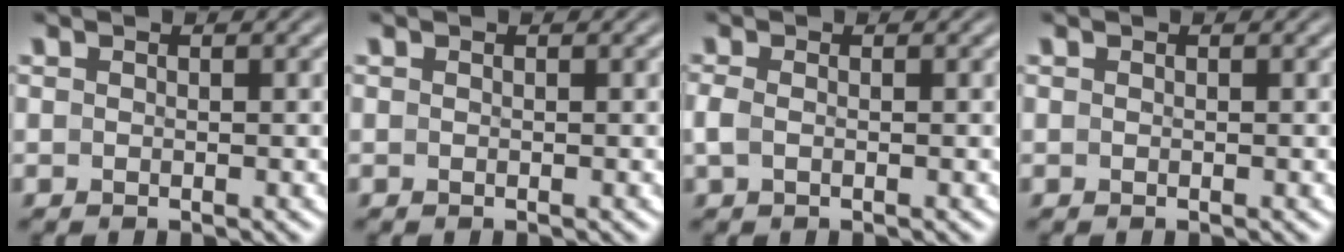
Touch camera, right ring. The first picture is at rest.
{"total": 0.0}
{"total": 1.2, "force": [-0.5, 0.6, 1.0], "torque": [-0.039, -0.013, 0.000]}
{"total": 0.0}